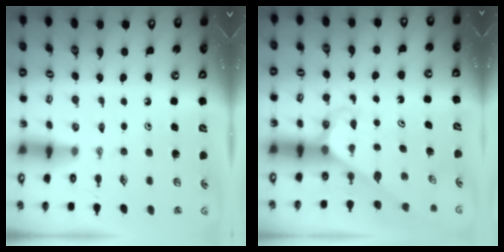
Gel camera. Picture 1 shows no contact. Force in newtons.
{"total": 3.2, "press": 3.2, "slide": 0.2}